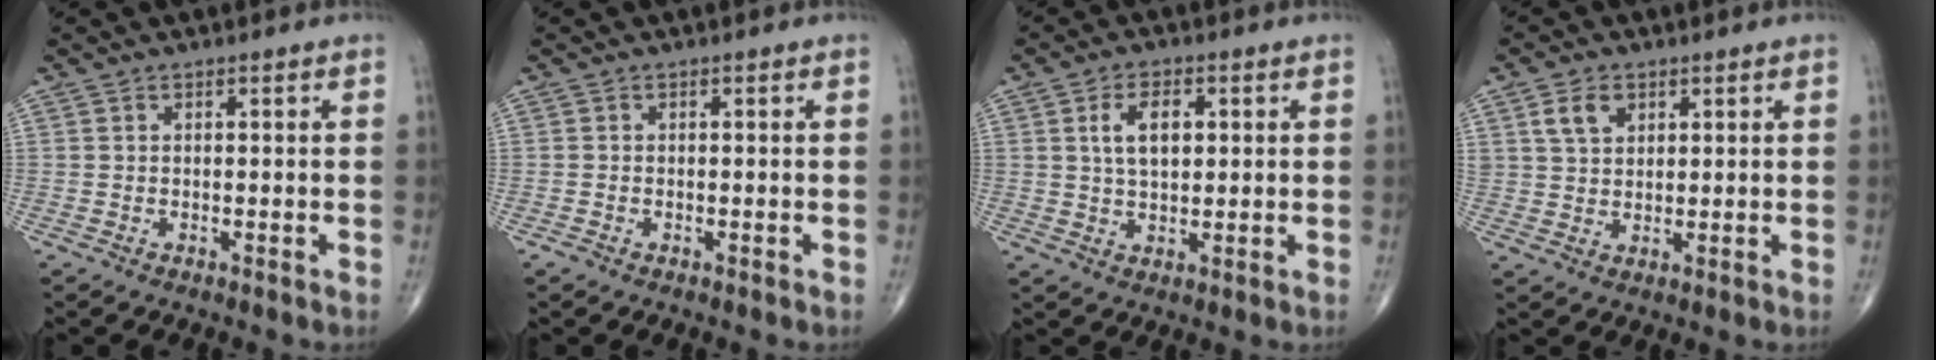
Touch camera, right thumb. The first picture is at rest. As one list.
[{"total": 0.7, "force": [-0.4, 0.5, 0.3], "torque": [-0.008, 0.000, -0.009]}, {"total": 6.6, "force": [1.6, 3.7, 5.2], "torque": [-0.081, -0.001, 0.027]}, {"total": 5.0, "force": [2.3, 3.4, 2.8], "torque": [-0.035, -0.007, 0.044]}]